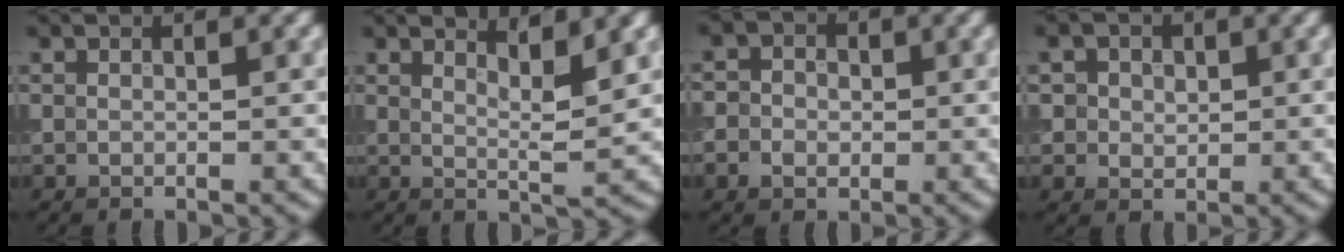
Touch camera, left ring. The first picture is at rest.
{"total": 3.6, "force": [2.3, 0.5, 2.6], "torque": [-0.031, -0.003, 0.034]}
{"total": 4.2, "force": [0.0, 3.8, 1.9], "torque": [-0.007, 0.022, -0.031]}
{"total": 3.4, "force": [1.2, 2.9, 1.4], "torque": [-0.025, 0.002, 0.010]}